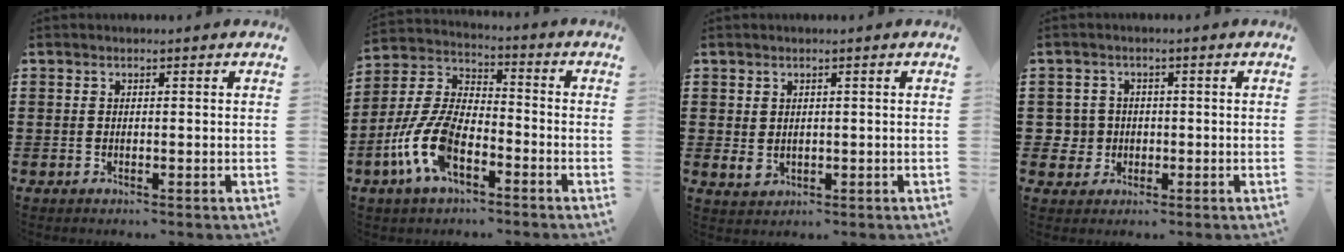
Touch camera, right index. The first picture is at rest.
{"total": 10.8, "force": [-5.0, 5.3, 8.0], "torque": [-0.209, -0.006, -0.103]}
{"total": 1.7, "force": [0.5, 1.3, 1.0], "torque": [-0.021, 0.001, 0.011]}
{"total": 3.4, "force": [-0.5, 3.3, 0.5], "torque": [-0.033, 0.005, -0.014]}